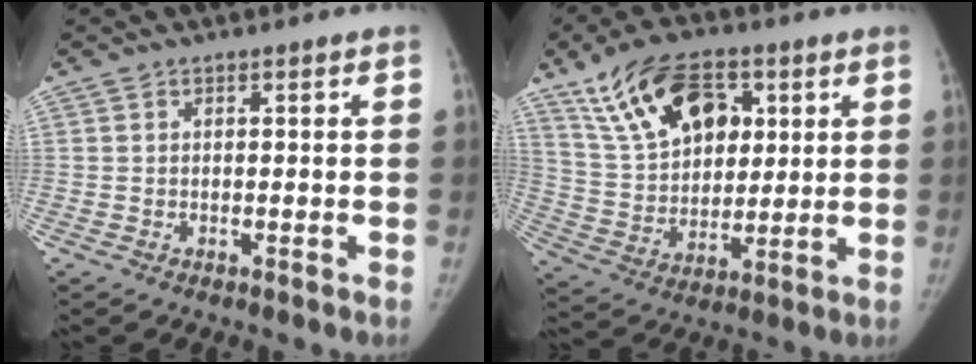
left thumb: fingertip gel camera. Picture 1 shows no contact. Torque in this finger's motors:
{"motor_torque": [1.46, 1.45, 1.43, -1.17, 0.12]}